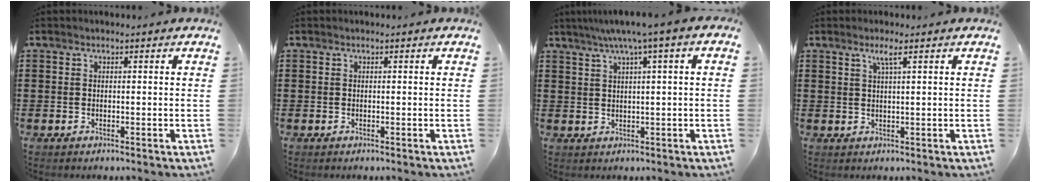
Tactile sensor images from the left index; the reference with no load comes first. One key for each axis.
{"total": 0.0}
{"total": 3.8, "fx": 1.3, "fy": 0.0, "fz": 3.5, "tx": -0.069, "ty": 0.000, "tz": 0.018}
{"total": 2.2, "fx": 1.0, "fy": 0.0, "fz": 1.9, "tx": -0.040, "ty": -0.001, "tz": 0.017}